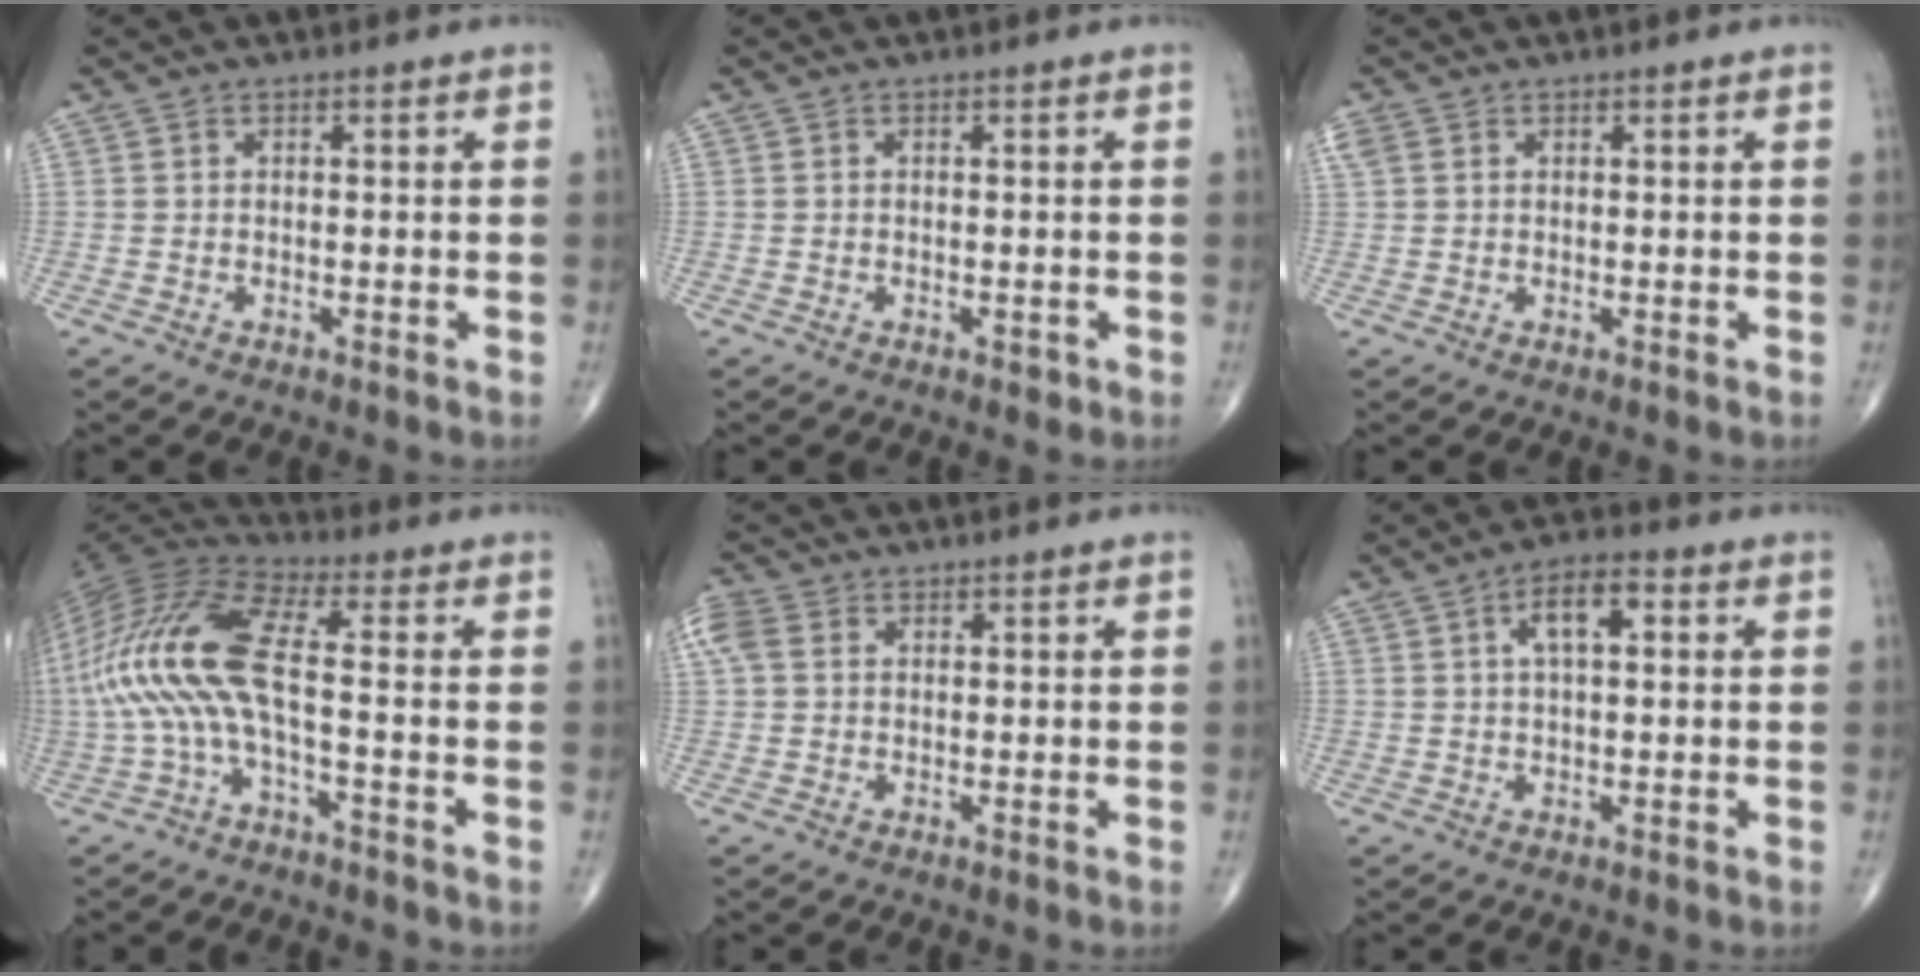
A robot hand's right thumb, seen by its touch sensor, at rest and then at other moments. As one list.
[{"total": 0.9, "force": [-0.3, 0.5, 0.6], "torque": [-0.004, -0.001, -0.003]}, {"total": 2.3, "force": [0.9, 1.8, 1.2], "torque": [-0.037, 0.015, 0.025]}, {"total": 15.9, "force": [-1.9, 4.6, 15.0], "torque": [-0.341, 0.047, -0.045]}, {"total": 4.3, "force": [1.2, 3.2, 2.6], "torque": [-0.078, 0.016, 0.023]}, {"total": 6.4, "force": [1.6, 2.8, 5.5], "torque": [-0.089, 0.013, 0.023]}]